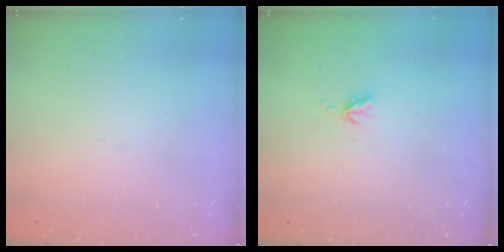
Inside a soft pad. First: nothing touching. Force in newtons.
{"total": 3.7, "press": 3.6, "slide": 0.5}